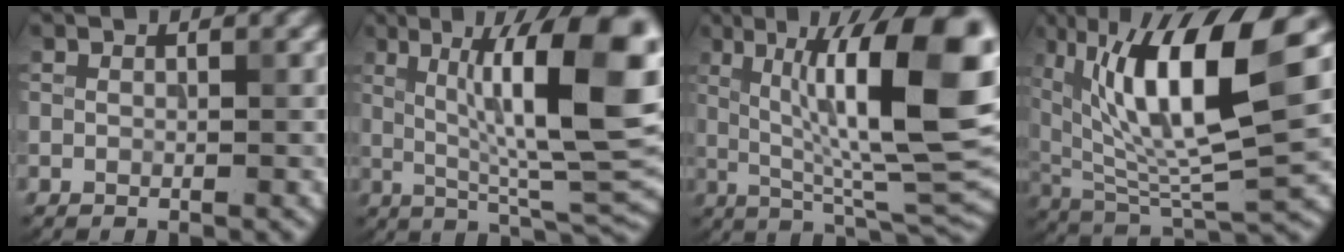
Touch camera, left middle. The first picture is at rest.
{"total": 14.0, "force": [2.9, 3.7, 13.2], "torque": [-0.186, 0.008, 0.042]}
{"total": 15.4, "force": [3.1, 4.3, 14.4], "torque": [-0.203, 0.007, 0.042]}
{"total": 13.2, "force": [5.0, 3.7, 11.7], "torque": [-0.209, 0.007, 0.094]}